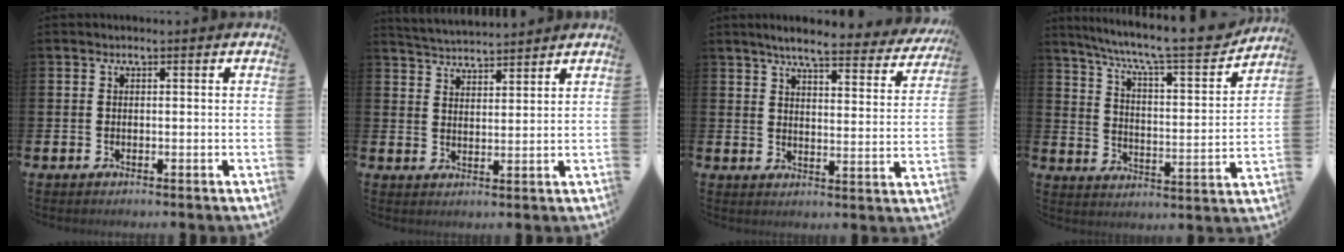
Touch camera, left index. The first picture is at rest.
{"total": 3.9, "force": [3.9, 0.2, -0.3], "torque": [-0.006, -0.025, 0.071]}
{"total": 5.8, "force": [5.2, 0.6, 2.4], "torque": [-0.055, -0.035, 0.083]}
{"total": 9.0, "force": [7.9, 0.9, 4.2], "torque": [-0.111, -0.055, 0.130]}